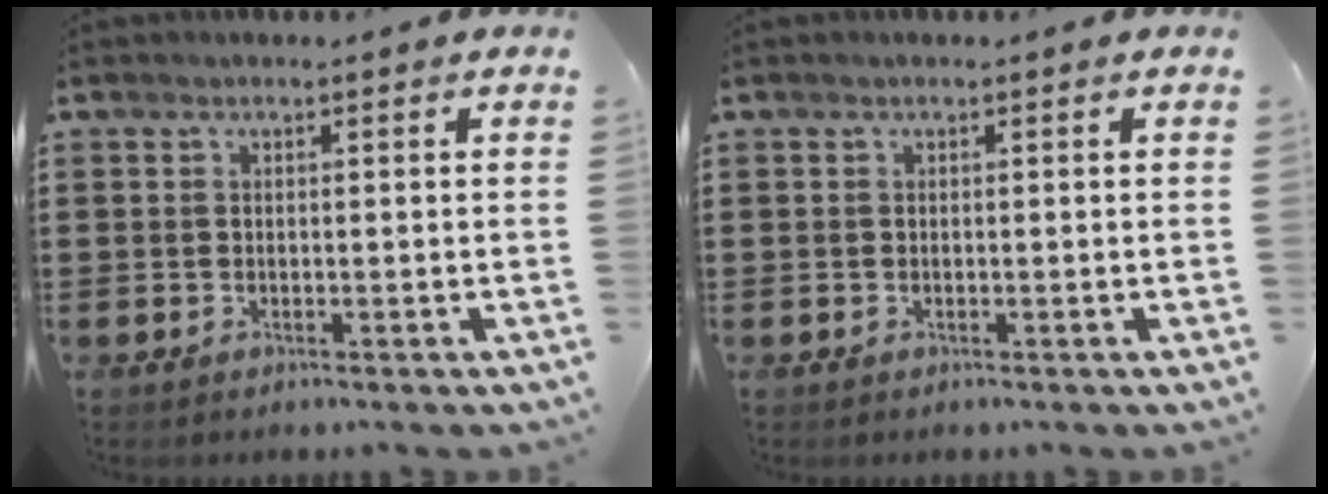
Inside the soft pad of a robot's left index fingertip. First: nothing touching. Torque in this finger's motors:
{"motor_torque": [-0.02, -0.02, 0.00, 0.00]}